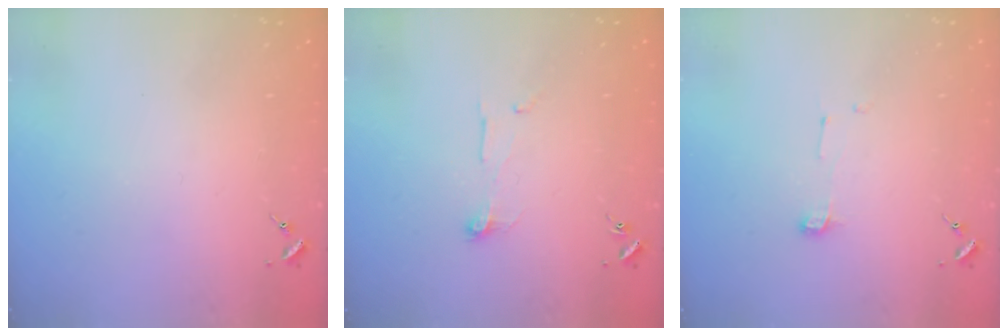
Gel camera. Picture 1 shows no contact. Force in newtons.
{"total": 6.2, "press": 6.2, "slide": 0.4}
{"total": 3.9, "press": 3.9, "slide": 0.5}